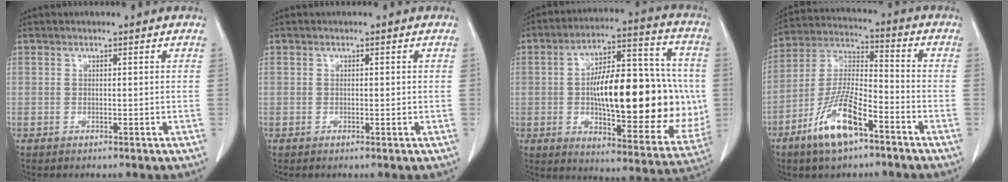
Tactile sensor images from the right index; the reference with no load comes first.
{"total": 0.5, "force": [0.0, 0.1, 0.5], "torque": [-0.006, 0.001, 0.000]}
{"total": 25.5, "force": [-0.7, 8.7, 24.0], "torque": [-0.331, 0.025, 0.000]}
{"total": 12.1, "force": [-6.9, 3.2, 9.5], "torque": [-0.198, -0.004, -0.130]}